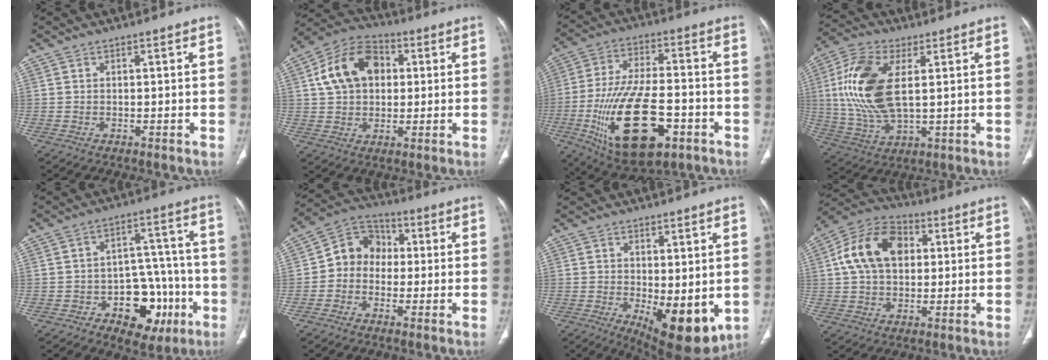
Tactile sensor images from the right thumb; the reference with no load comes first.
{"total": 13.9, "force": [3.0, 9.9, 9.2], "torque": [-0.138, 0.018, 0.042]}
{"total": 21.8, "force": [-7.4, 10.2, 17.8], "torque": [-0.322, 0.022, -0.108]}
{"total": 16.6, "force": [3.0, 8.1, 14.2], "torque": [-0.304, -0.004, 0.063]}
{"total": 13.9, "force": [-5.5, 9.1, 8.9], "torque": [-0.066, 0.049, -0.070]}
{"total": 8.7, "force": [-0.4, 7.5, 4.2], "torque": [-0.037, 0.033, -0.027]}
{"total": 11.1, "force": [-1.8, 4.7, 9.9], "torque": [-0.126, -0.026, -0.009]}
{"total": 14.5, "force": [3.0, 9.9, 10.1], "torque": [-0.164, 0.021, 0.043]}